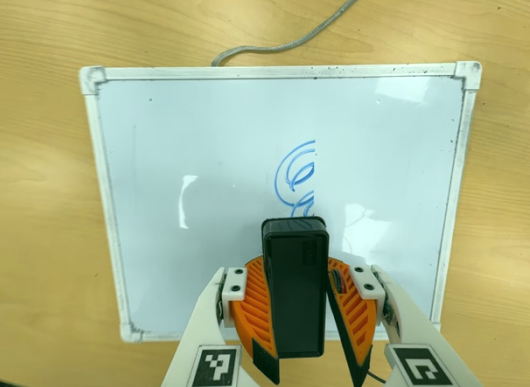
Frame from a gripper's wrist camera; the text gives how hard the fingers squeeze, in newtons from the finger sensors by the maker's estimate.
{"total": 10.2, "left": 10.3, "right": 10.0}